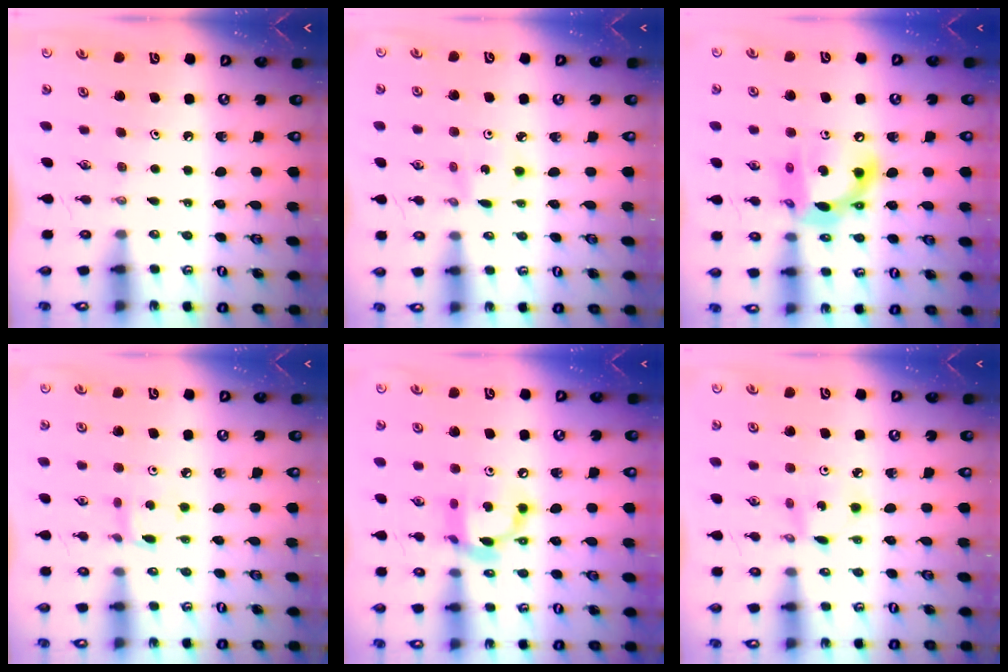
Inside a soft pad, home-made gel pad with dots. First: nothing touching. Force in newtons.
{"total": 1.6, "press": 1.5, "slide": 0.2}
{"total": 13.5, "press": 13.5, "slide": 1.1}
{"total": 3.8, "press": 3.8, "slide": 0.4}
{"total": 12.3, "press": 12.2, "slide": 0.7}
{"total": 2.9, "press": 2.9, "slide": 0.1}